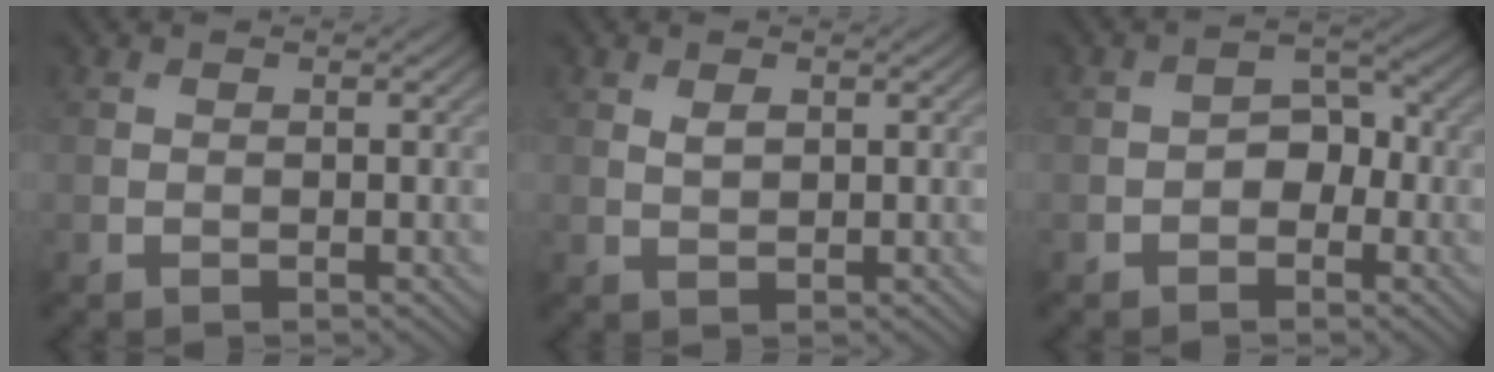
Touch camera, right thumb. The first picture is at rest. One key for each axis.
{"total": 1.3, "fx": 0.6, "fy": 0.7, "fz": 1.0, "tx": -0.023, "ty": -0.003, "tz": 0.015}
{"total": 3.4, "fx": -1.0, "fy": 2.4, "fz": 2.2, "tx": -0.026, "ty": 0.007, "tz": -0.020}